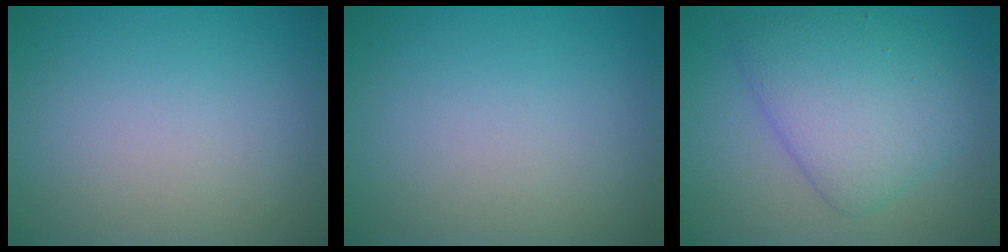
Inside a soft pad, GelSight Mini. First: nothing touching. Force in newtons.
{"total": 0.0}
{"total": 6.2, "press": 6.2, "slide": 0.1}